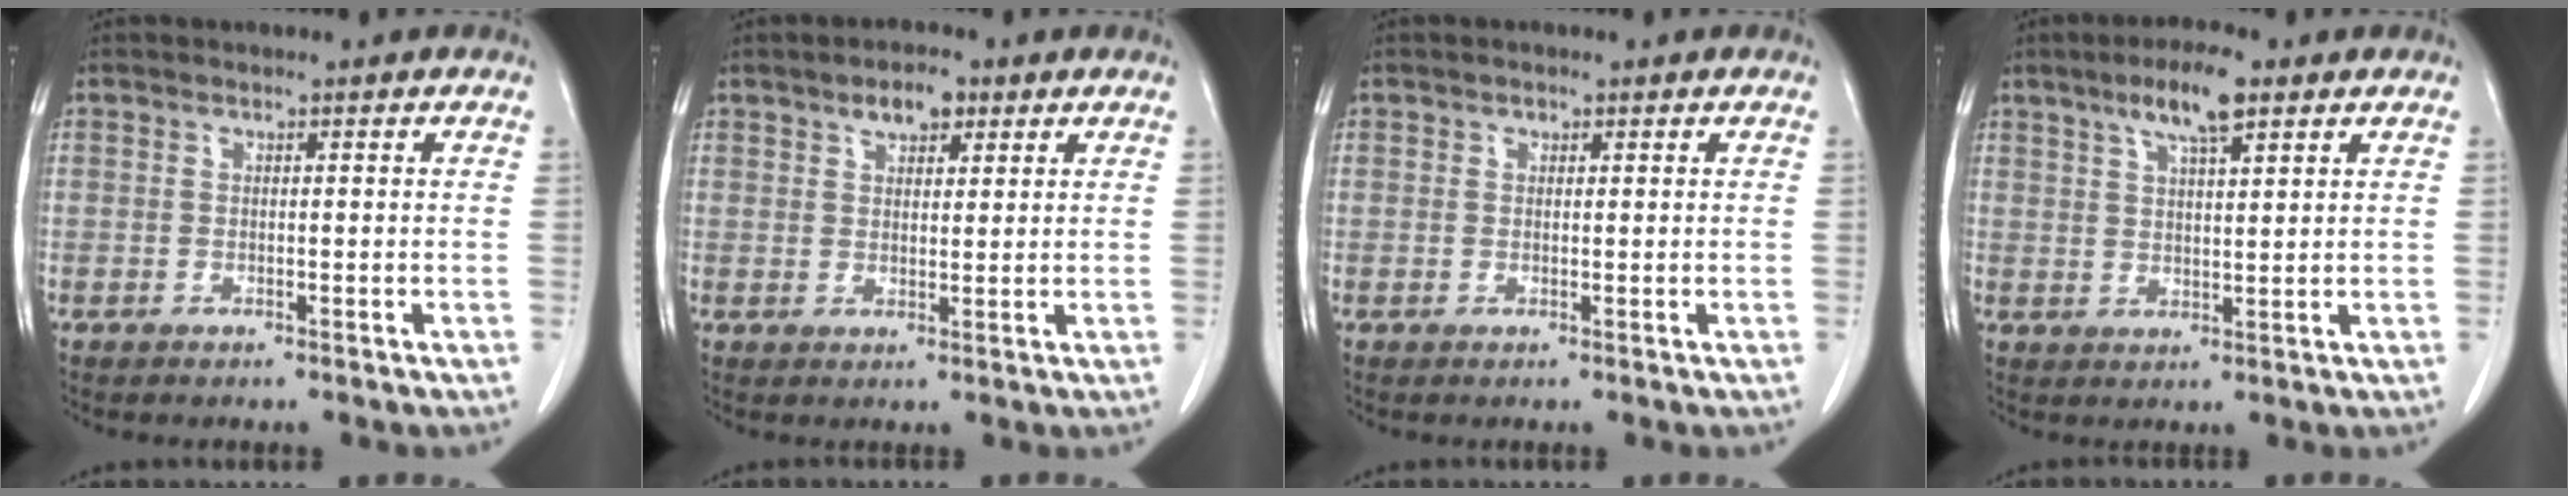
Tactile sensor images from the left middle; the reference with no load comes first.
{"total": 3.9, "force": [2.4, 1.8, 2.5], "torque": [-0.045, 0.006, 0.040]}
{"total": 0.6, "force": [0.4, 0.5, 0.3], "torque": [-0.005, -0.002, 0.004]}
{"total": 6.8, "force": [4.2, 1.2, 5.2], "torque": [-0.101, 0.008, 0.072]}